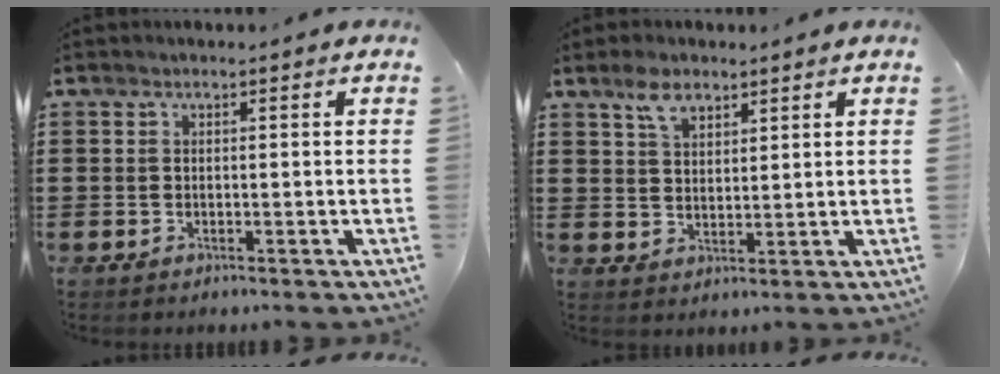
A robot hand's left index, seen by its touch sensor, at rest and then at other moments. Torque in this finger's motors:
{"motor_torque": [0.03, 0.01, -0.02, 0.00]}